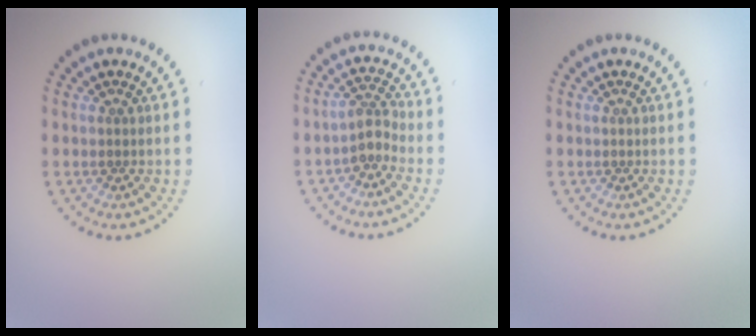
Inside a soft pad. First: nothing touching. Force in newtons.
{"total": 2.4, "press": 1.7, "slide": 1.6}
{"total": 0.0}